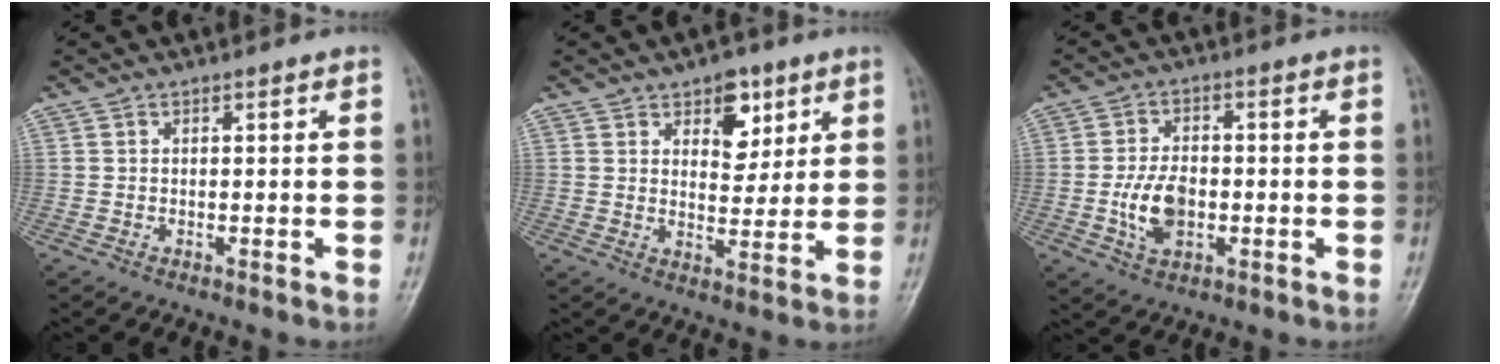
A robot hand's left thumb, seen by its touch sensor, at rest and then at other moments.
{"total": 7.7, "force": [4.0, 4.7, 4.6], "torque": [-0.030, -0.020, 0.057]}
{"total": 8.0, "force": [-1.5, 5.0, 6.0], "torque": [-0.104, 0.006, -0.025]}